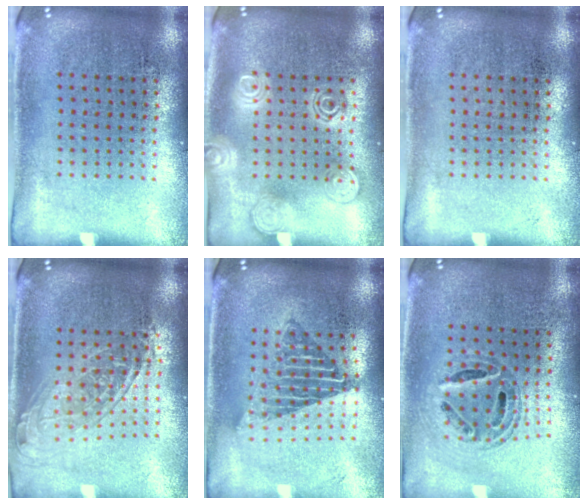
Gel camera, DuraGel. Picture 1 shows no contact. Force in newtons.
{"total": 2.7, "press": 2.7, "slide": 0.4}
{"total": 0.0}
{"total": 1.5, "press": 1.3, "slide": 0.8}
{"total": 1.7, "press": 1.4, "slide": 1.0}
{"total": 0.6, "press": 0.6, "slide": 0.2}